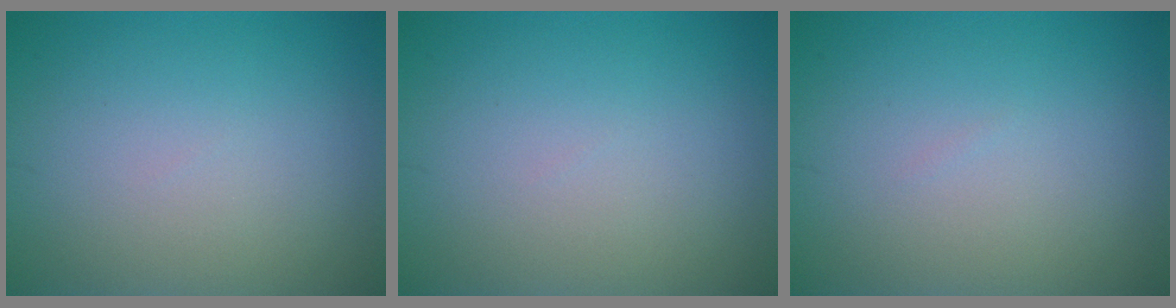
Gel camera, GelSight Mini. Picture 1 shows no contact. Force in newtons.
{"total": 0.0}
{"total": 0.0}